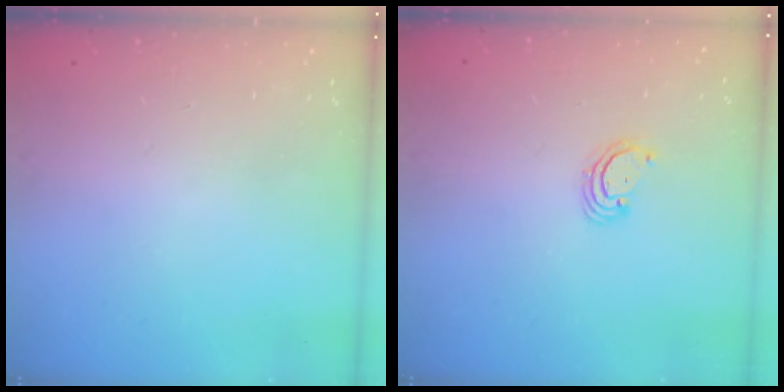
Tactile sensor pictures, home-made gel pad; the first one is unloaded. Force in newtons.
{"total": 2.4, "press": 2.4, "slide": 0.2}